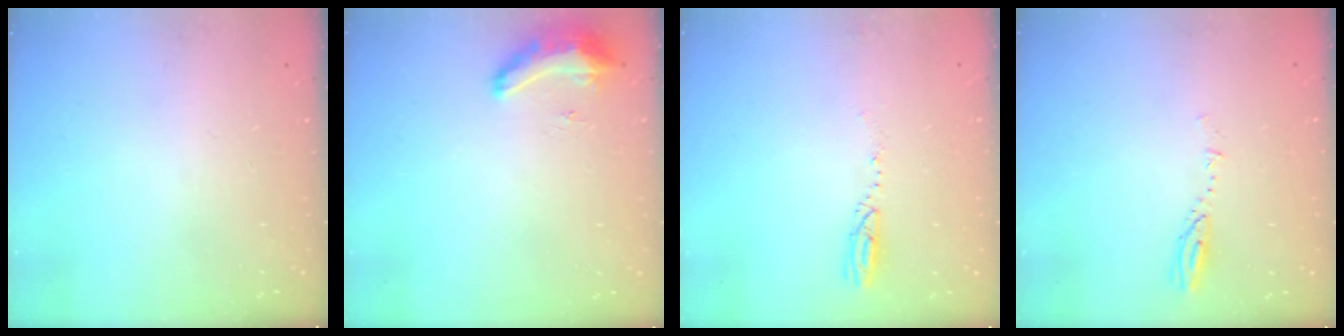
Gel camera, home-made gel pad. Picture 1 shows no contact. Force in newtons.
{"total": 9.2, "press": 8.6, "slide": 3.1}
{"total": 3.3, "press": 3.3, "slide": 0.8}
{"total": 3.2, "press": 3.2, "slide": 0.3}